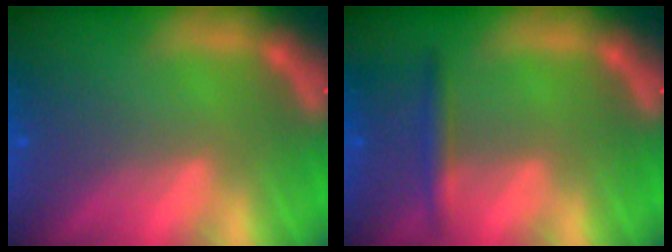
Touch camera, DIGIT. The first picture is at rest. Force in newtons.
{"total": 1.9}